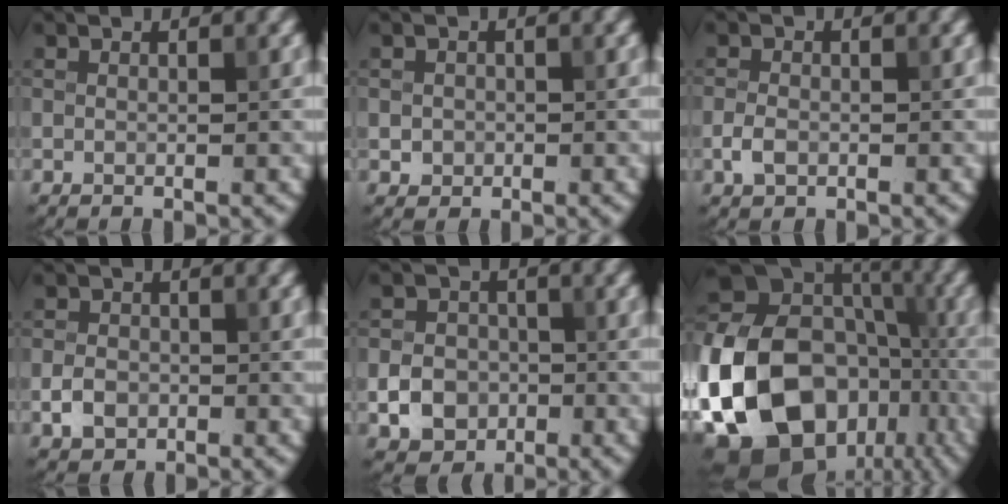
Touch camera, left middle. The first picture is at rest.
{"total": 1.2, "force": [-0.1, 1.1, 0.3], "torque": [0.002, -0.004, -0.004]}
{"total": 1.6, "force": [-0.6, 1.1, 1.0], "torque": [-0.020, 0.001, -0.015]}
{"total": 2.4, "force": [-0.8, 1.9, 1.3], "torque": [-0.018, 0.000, -0.020]}
{"total": 4.1, "force": [-1.2, 3.6, 1.7], "torque": [-0.026, 0.001, -0.026]}
{"total": 21.6, "force": [-6.8, 16.6, 12.1], "torque": [-0.252, -0.016, -0.115]}